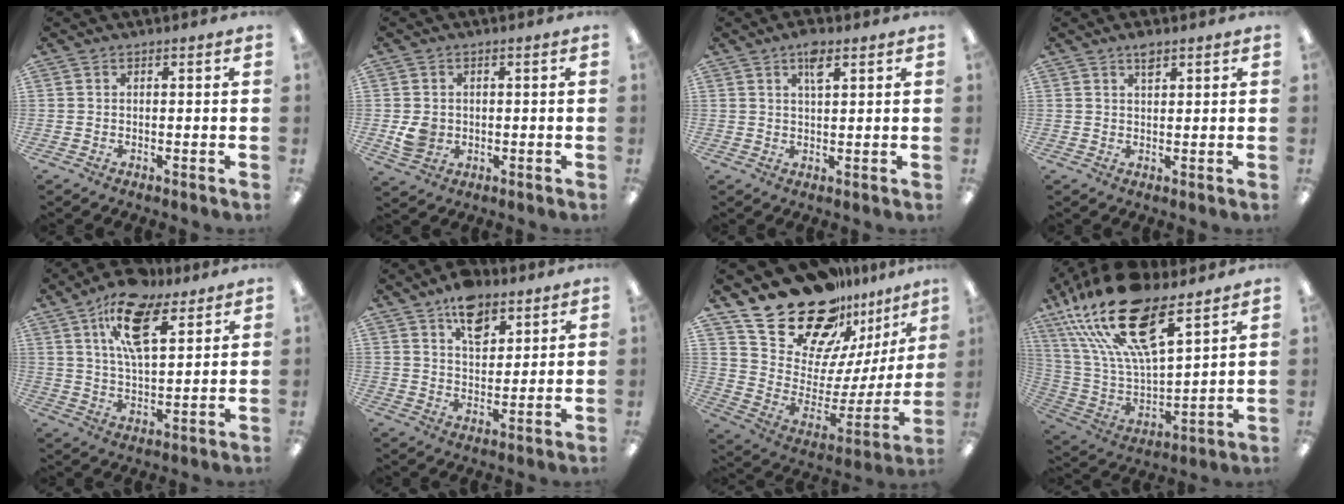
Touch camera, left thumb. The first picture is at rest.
{"total": 4.7, "force": [-0.1, 4.1, 2.2], "torque": [-0.031, -0.002, -0.002]}
{"total": 4.3, "force": [2.7, 1.5, 3.0], "torque": [-0.051, -0.003, 0.044]}
{"total": 2.6, "force": [1.9, 1.0, 1.4], "torque": [-0.016, -0.007, 0.030]}
{"total": 15.6, "force": [9.2, 6.9, 10.5], "torque": [-0.179, -0.025, 0.160]}
{"total": 10.0, "force": [6.5, 5.8, 4.8], "torque": [-0.057, -0.031, 0.114]}
{"total": 27.6, "force": [20.7, 13.2, 12.6], "torque": [-0.204, -0.139, 0.385]}
{"total": 25.3, "force": [16.1, 9.9, 16.8], "torque": [-0.324, -0.088, 0.282]}